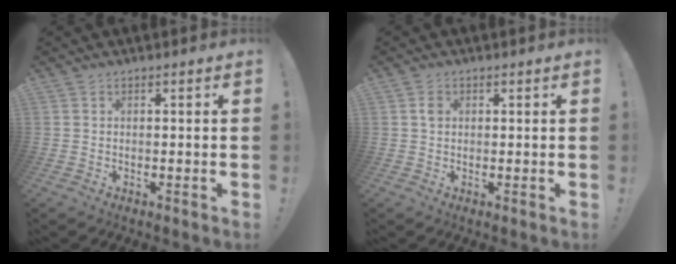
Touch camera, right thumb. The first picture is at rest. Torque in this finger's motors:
{"motor_torque": [0.12, 0.03, 0.27, -0.03, 0.00]}